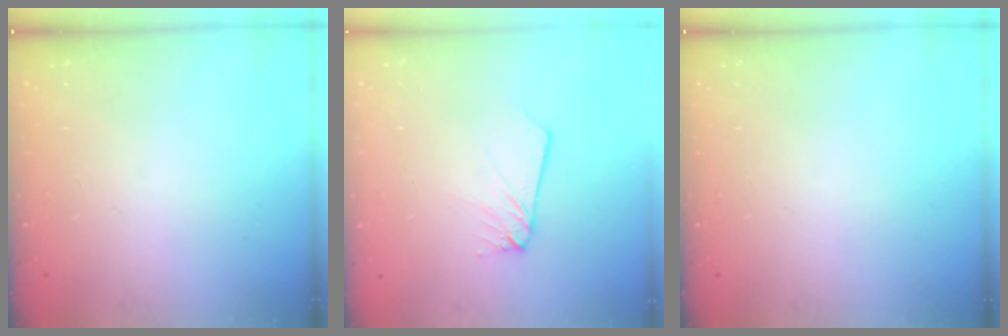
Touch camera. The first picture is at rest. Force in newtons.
{"total": 3.0, "press": 3.0, "slide": 0.3}
{"total": 0.0}